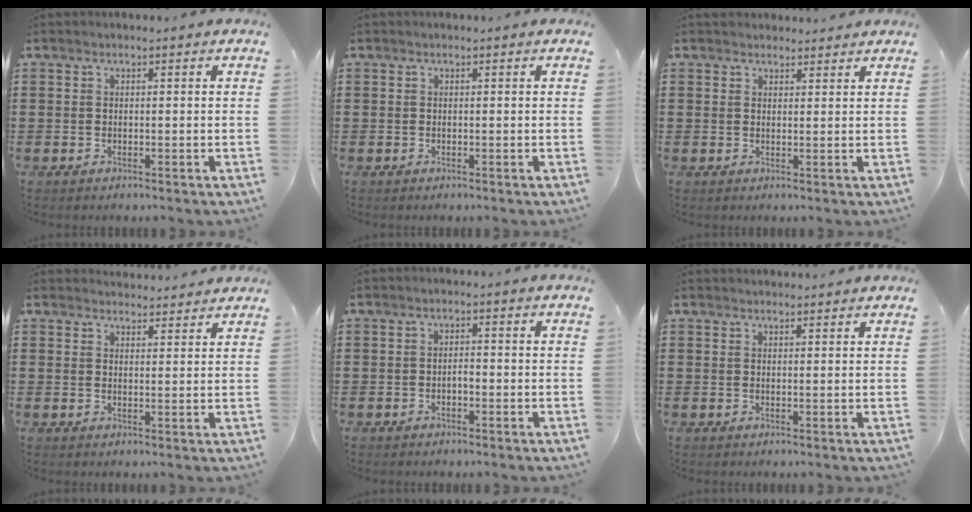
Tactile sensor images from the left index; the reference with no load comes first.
{"total": 0.0}
{"total": 2.0, "force": [1.8, 0.9, -0.3], "torque": [0.008, 0.001, 0.034]}
{"total": 2.7, "force": [2.7, 0.3, -0.2], "torque": [0.003, -0.011, 0.049]}
{"total": 1.2, "force": [-0.6, 0.4, 0.9], "torque": [-0.022, 0.000, -0.011]}
{"total": 1.3, "force": [1.3, 0.1, 0.0], "torque": [-0.003, 0.001, 0.025]}